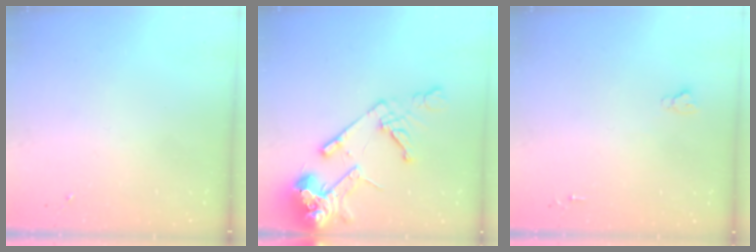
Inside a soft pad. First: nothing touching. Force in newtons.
{"total": 16.9, "press": 16.7, "slide": 2.4}
{"total": 2.6, "press": 2.5, "slide": 0.3}